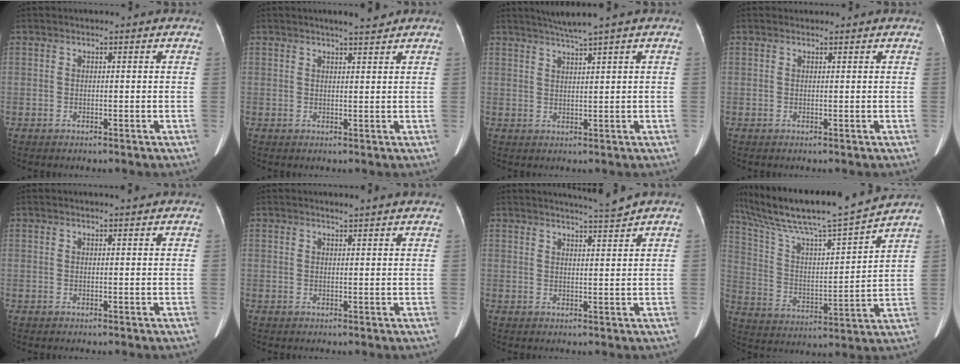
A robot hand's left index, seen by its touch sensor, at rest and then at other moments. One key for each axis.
{"total": 3.0, "fx": 2.6, "fy": 0.1, "fz": 1.4, "tx": -0.022, "ty": 0.003, "tz": 0.040}
{"total": 3.7, "fx": 3.0, "fy": -1.3, "fz": 1.7, "tx": -0.035, "ty": 0.000, "tz": 0.060}
{"total": 0.5, "fx": 0.5, "fy": 0.2, "fz": -0.1, "tx": -0.004, "ty": 0.003, "tz": 0.008}
{"total": 1.5, "fx": 1.4, "fy": -0.1, "fz": 0.3, "tx": -0.008, "ty": -0.002, "tz": 0.022}
{"total": 4.0, "fx": 3.8, "fy": -0.1, "fz": 1.2, "tx": -0.021, "ty": 0.007, "tz": 0.042}
{"total": 3.3, "fx": 3.0, "fy": -1.3, "fz": 0.0, "tx": -0.012, "ty": -0.013, "tz": 0.051}
{"total": 19.6, "fx": 17.2, "fy": -0.3, "fz": 9.4, "tx": -0.173, "ty": 0.004, "tz": 0.288}